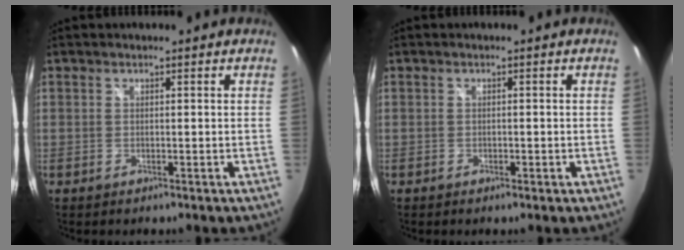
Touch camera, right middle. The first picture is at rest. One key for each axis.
{"total": 0.5, "fx": 0.0, "fy": 0.4, "fz": 0.3, "tx": -0.003, "ty": 0.000, "tz": -0.001}